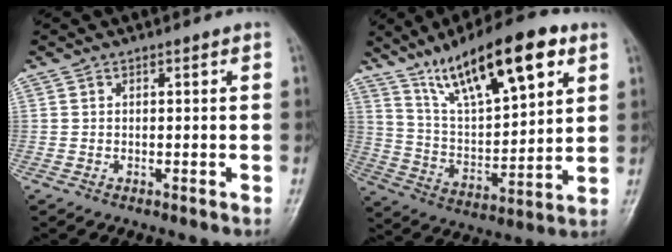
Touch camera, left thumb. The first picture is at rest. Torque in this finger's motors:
{"motor_torque": [1.58, 1.58, 1.67, -1.10, 0.22]}